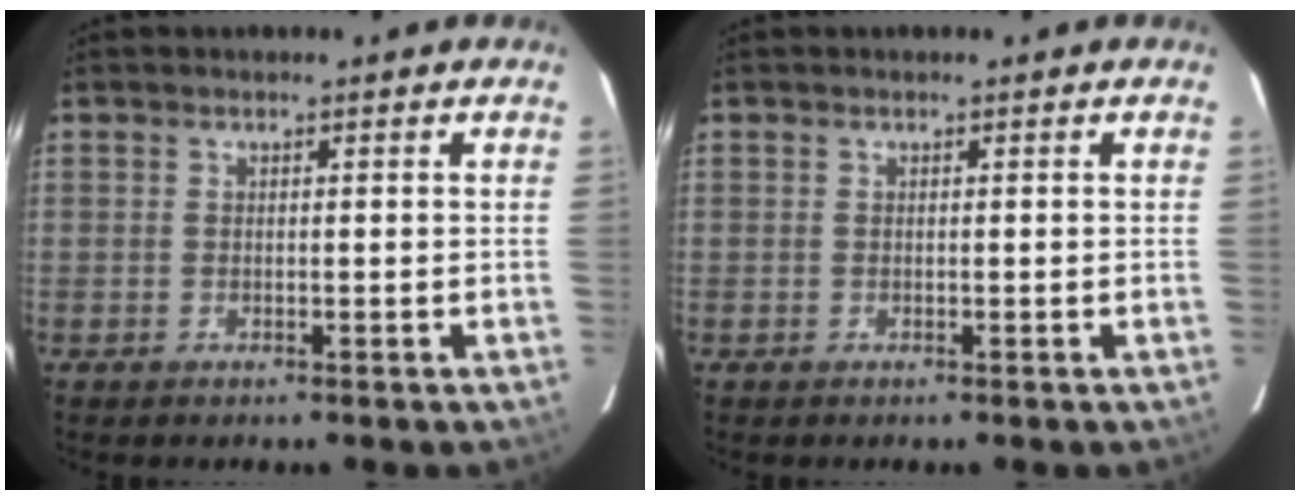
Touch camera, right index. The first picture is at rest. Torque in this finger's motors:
{"motor_torque": [0.00, 0.00, 0.00, 0.00]}